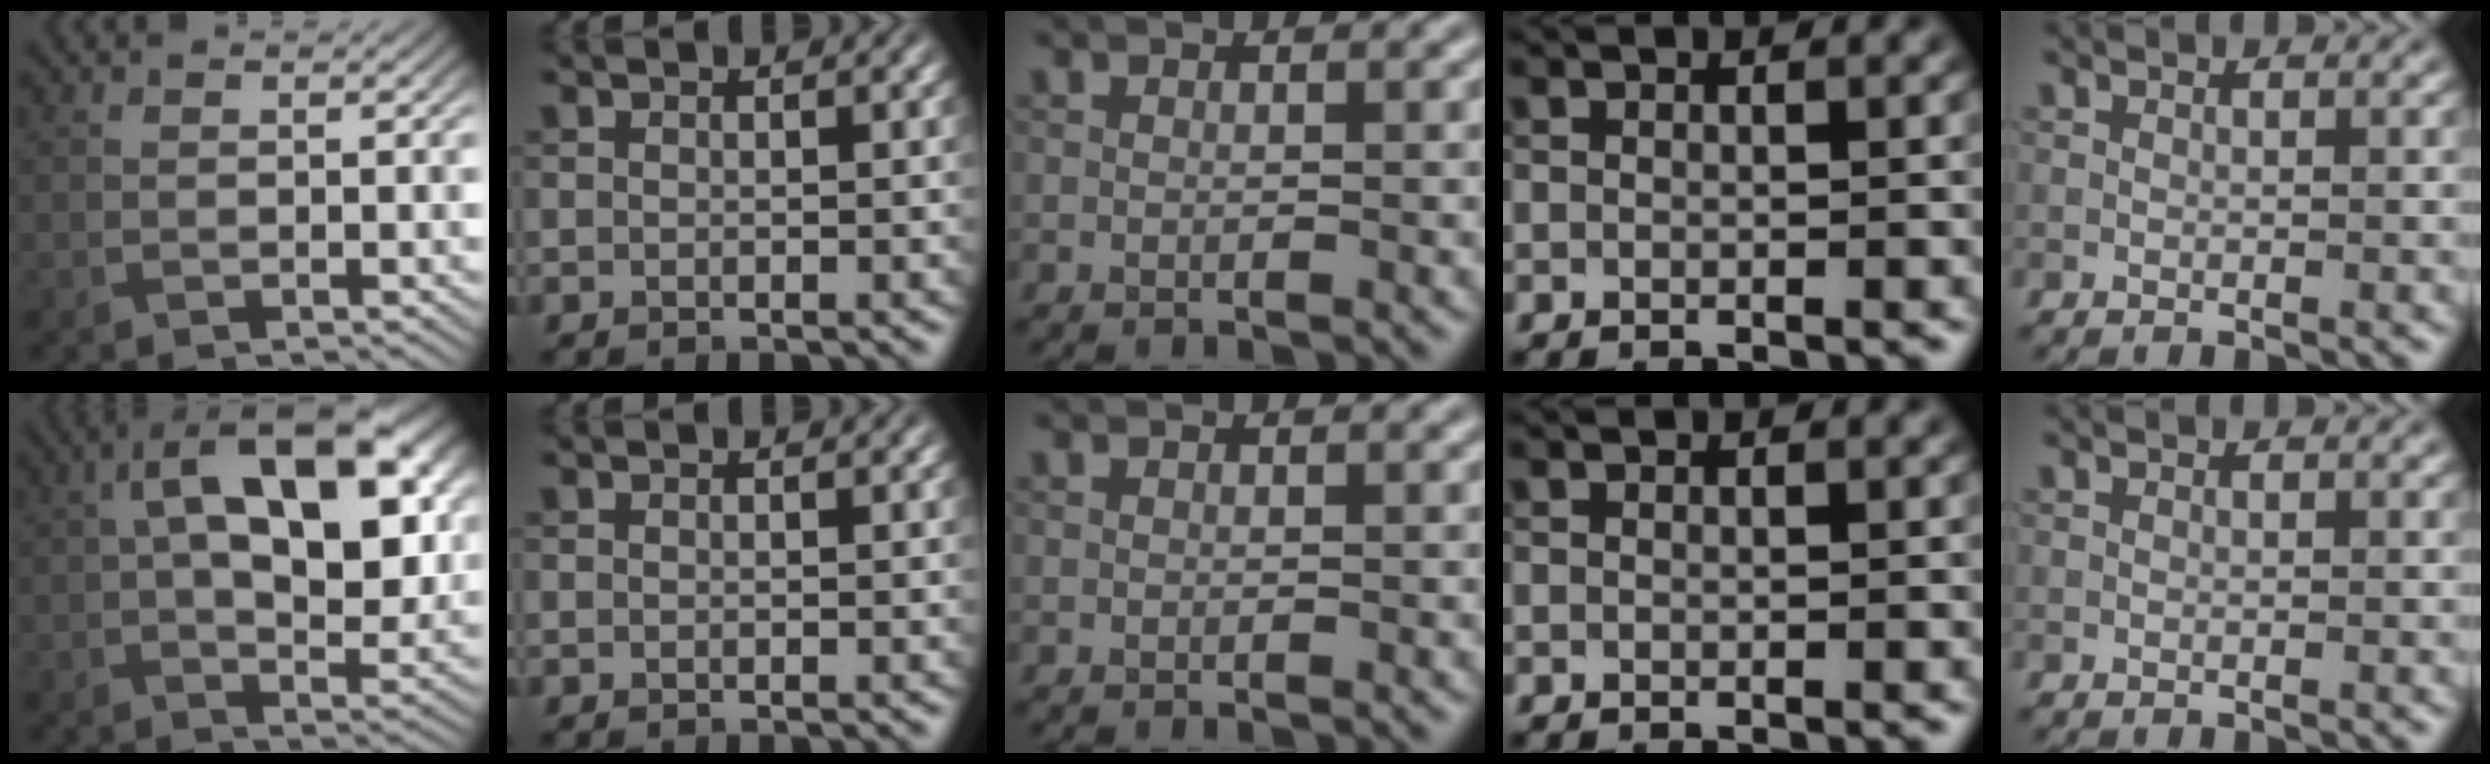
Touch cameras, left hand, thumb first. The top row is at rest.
{"thumb": {"total": 16.5, "force": [4.0, 8.6, 13.5], "torque": [-0.205, 0.013, 0.060]}}